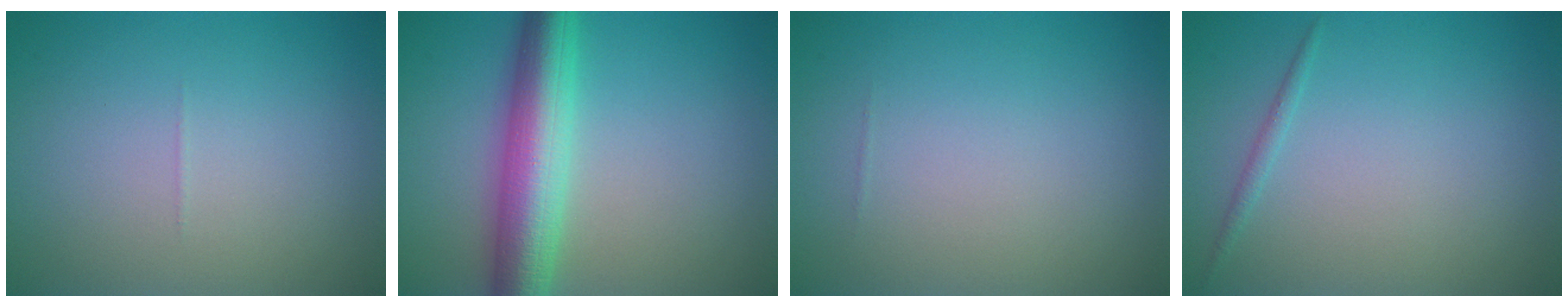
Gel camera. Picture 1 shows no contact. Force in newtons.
{"total": 7.1, "press": 7.1, "slide": 0.1}
{"total": 0.0}
{"total": 0.7, "press": 0.7, "slide": 0.0}